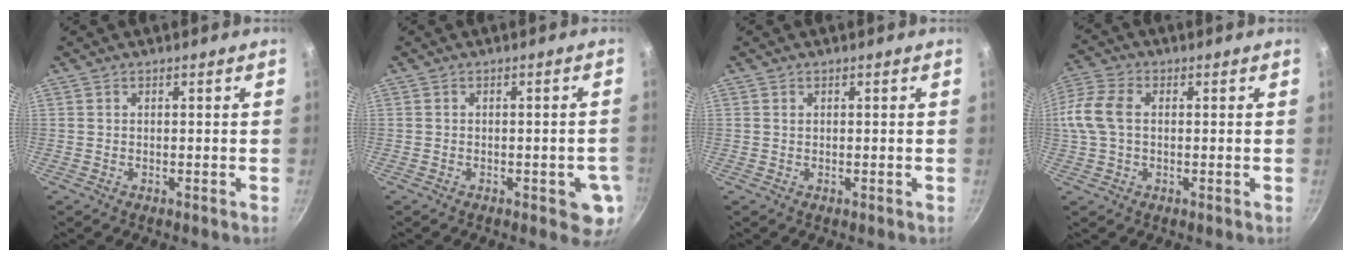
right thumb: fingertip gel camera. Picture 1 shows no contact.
{"total": 5.8, "force": [-1.7, 2.6, 4.9], "torque": [-0.038, 0.004, -0.020]}
{"total": 0.0}
{"total": 10.6, "force": [0.8, 7.0, 7.9], "torque": [-0.174, 0.021, 0.004]}